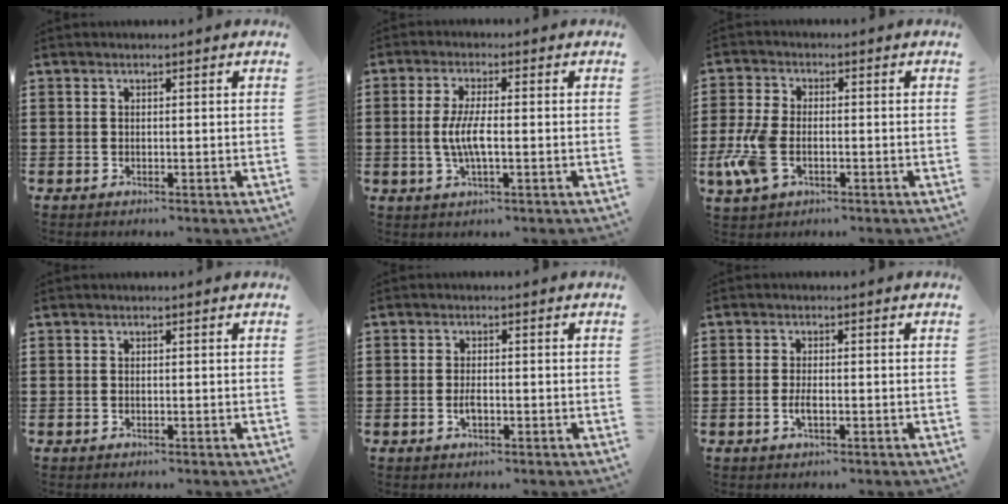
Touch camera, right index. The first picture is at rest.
{"total": 5.1, "force": [-0.8, 1.1, 5.0], "torque": [-0.116, -0.008, -0.024]}
{"total": 6.8, "force": [-2.0, 3.7, 5.3], "torque": [-0.139, -0.010, -0.044]}
{"total": 0.0}
{"total": 2.2, "force": [-0.6, 0.8, 1.9], "torque": [-0.044, -0.003, -0.012]}
{"total": 2.1, "force": [-0.6, 0.7, 1.9], "torque": [-0.043, -0.003, -0.013]}